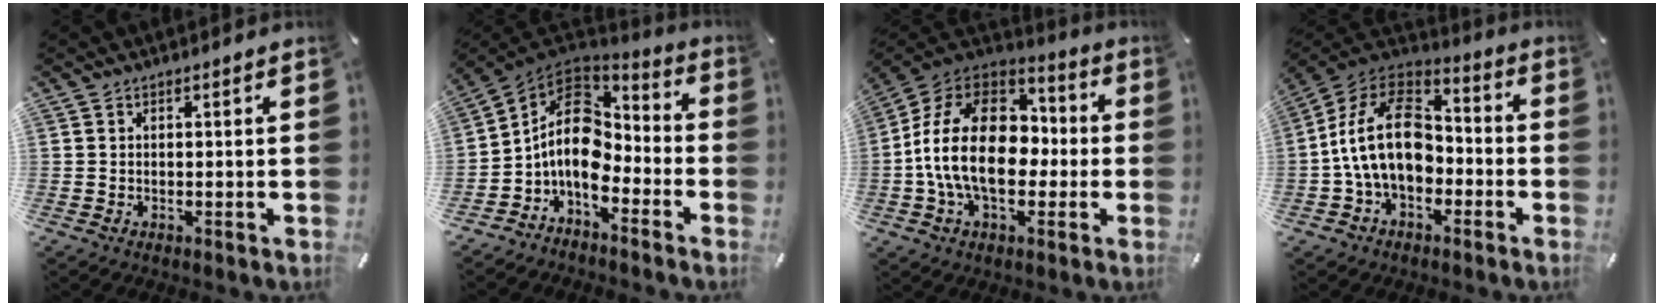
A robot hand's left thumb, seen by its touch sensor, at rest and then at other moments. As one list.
[{"total": 13.0, "force": [-2.6, 9.4, 8.6], "torque": [-0.177, 0.007, -0.046]}, {"total": 21.4, "force": [-2.1, 14.9, 15.2], "torque": [-0.296, 0.025, -0.036]}, {"total": 18.5, "force": [-2.9, 13.0, 12.9], "torque": [-0.263, 0.031, -0.053]}]